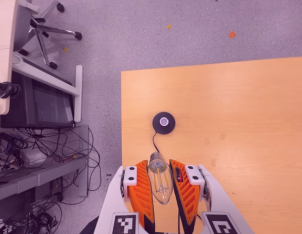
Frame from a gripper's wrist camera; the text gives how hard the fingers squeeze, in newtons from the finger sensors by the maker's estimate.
{"total": 19.5, "left": 20.9, "right": 18.0}